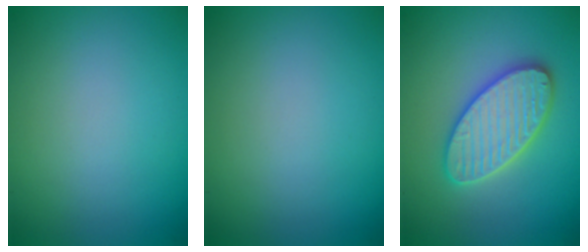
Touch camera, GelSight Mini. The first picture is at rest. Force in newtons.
{"total": 0.0}
{"total": 5.8, "press": 5.8, "slide": 0.6}